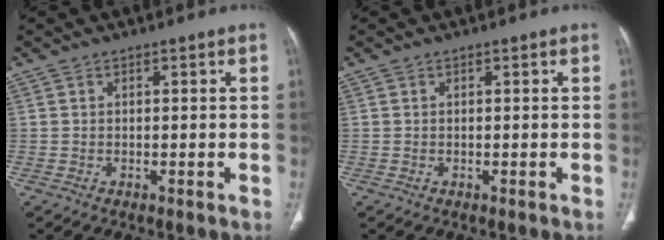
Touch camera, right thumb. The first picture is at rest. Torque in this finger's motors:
{"motor_torque": [0.00, 0.00, -0.01, 0.00, 0.00]}